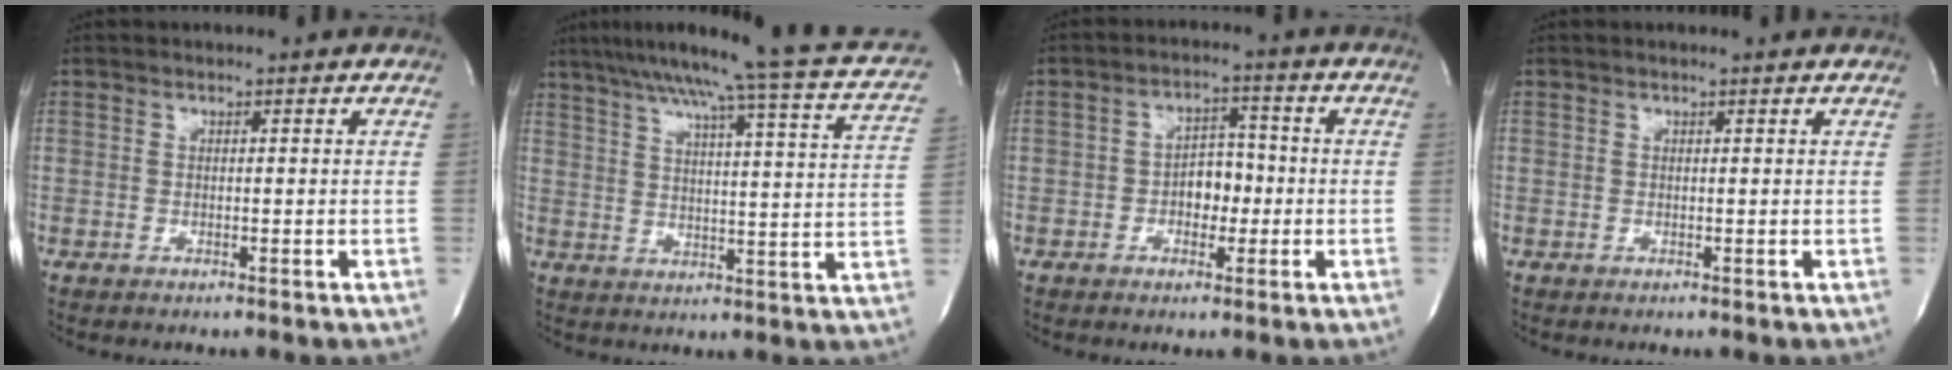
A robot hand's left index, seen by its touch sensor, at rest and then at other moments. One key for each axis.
{"total": 23.3, "fx": 19.0, "fy": 0.1, "fz": 13.5, "tx": -0.211, "ty": -0.011, "tz": 0.237}
{"total": 4.8, "fx": -1.4, "fy": 3.0, "fz": 3.5, "tx": -0.052, "ty": 0.011, "tz": -0.025}
{"total": 0.5, "fx": 0.4, "fy": -0.1, "fz": 0.2, "tx": -0.005, "ty": 0.001, "tz": 0.010}